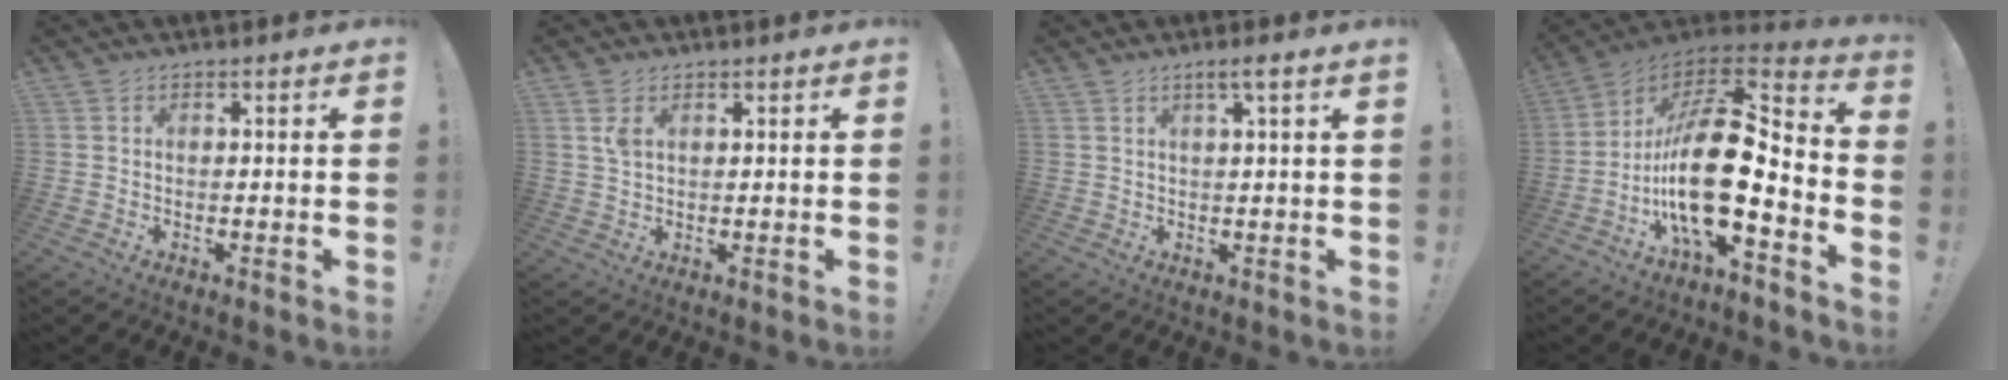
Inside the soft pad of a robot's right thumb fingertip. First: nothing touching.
{"total": 2.9, "force": [1.4, 1.5, 2.0], "torque": [-0.032, -0.003, 0.022]}
{"total": 3.2, "force": [1.6, -0.6, 2.7], "torque": [-0.053, 0.000, 0.023]}
{"total": 19.9, "force": [-4.0, 7.3, 18.1], "torque": [-0.337, 0.009, -0.070]}